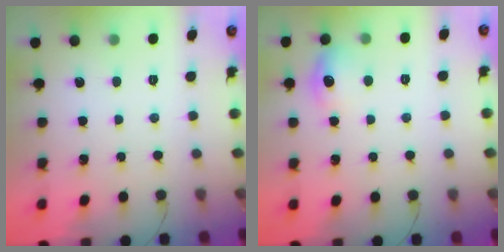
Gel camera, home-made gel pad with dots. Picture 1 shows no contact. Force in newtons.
{"total": 8.8, "press": 8.8, "slide": 0.7}